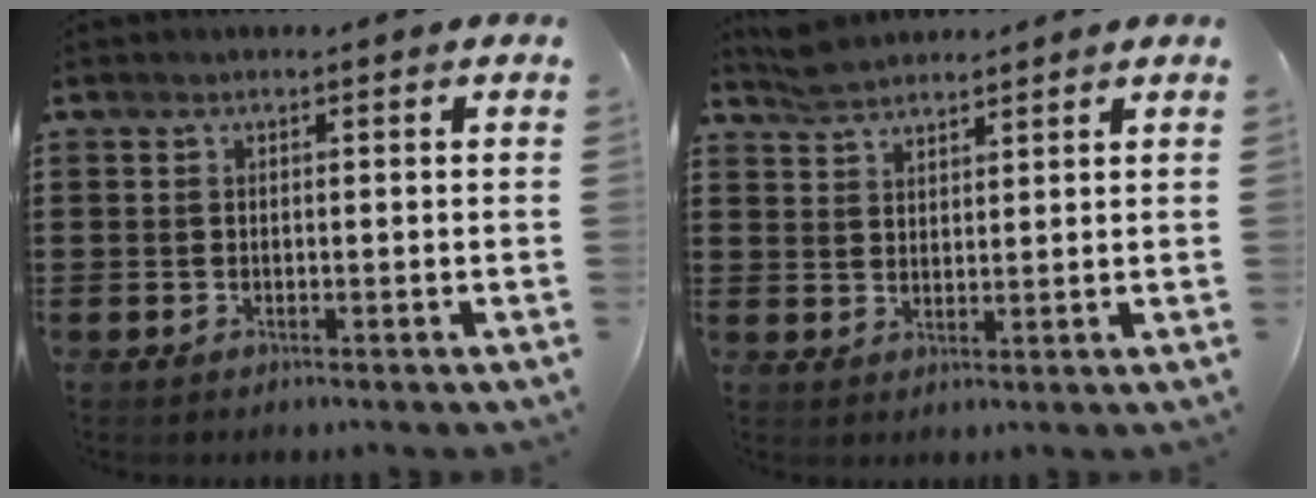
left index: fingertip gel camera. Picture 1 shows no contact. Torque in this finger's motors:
{"motor_torque": [-0.09, -0.05, -0.15, -0.06]}